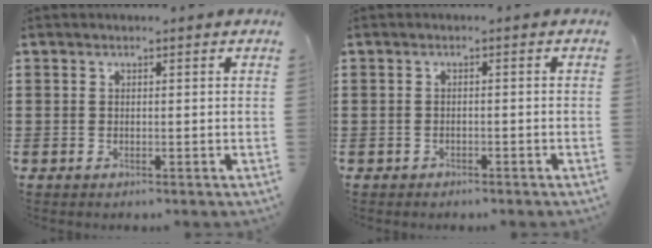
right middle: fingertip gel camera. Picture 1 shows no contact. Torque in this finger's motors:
{"motor_torque": [0.04, -0.01, 0.02, -0.01]}